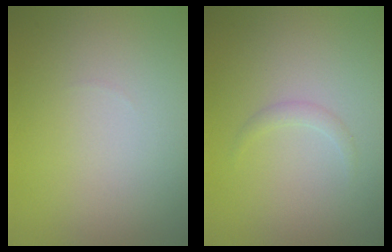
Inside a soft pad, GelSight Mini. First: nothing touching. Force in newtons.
{"total": 0.8, "press": 0.8, "slide": 0.0}